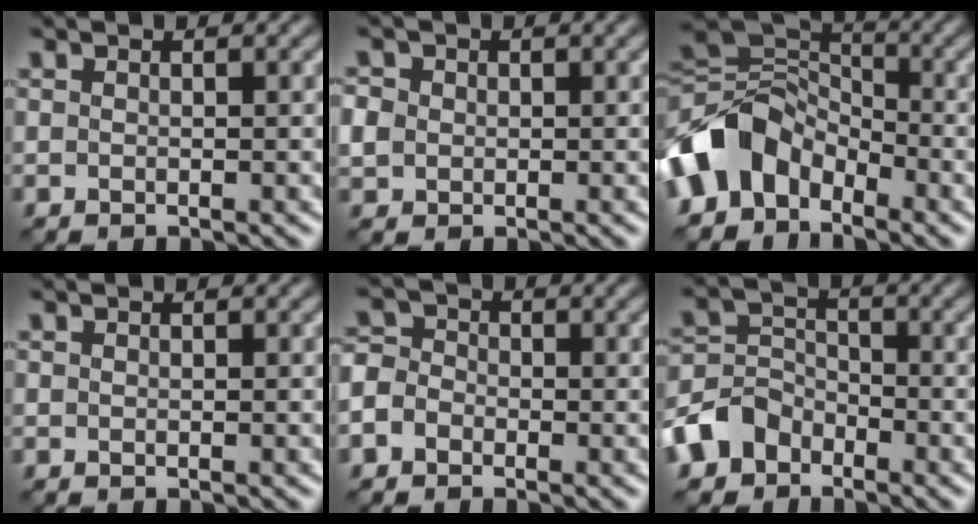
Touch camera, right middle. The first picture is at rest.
{"total": 2.2, "force": [0.1, 2.0, 0.8], "torque": [-0.027, 0.009, 0.006]}
{"total": 7.4, "force": [-3.9, 5.1, 3.8], "torque": [-0.064, 0.008, -0.086]}
{"total": 0.0}
{"total": 3.3, "force": [-1.3, 2.8, 1.3], "torque": [-0.015, 0.014, -0.035]}
{"total": 4.7, "force": [-3.0, 3.3, 1.2], "torque": [-0.019, 0.010, -0.070]}